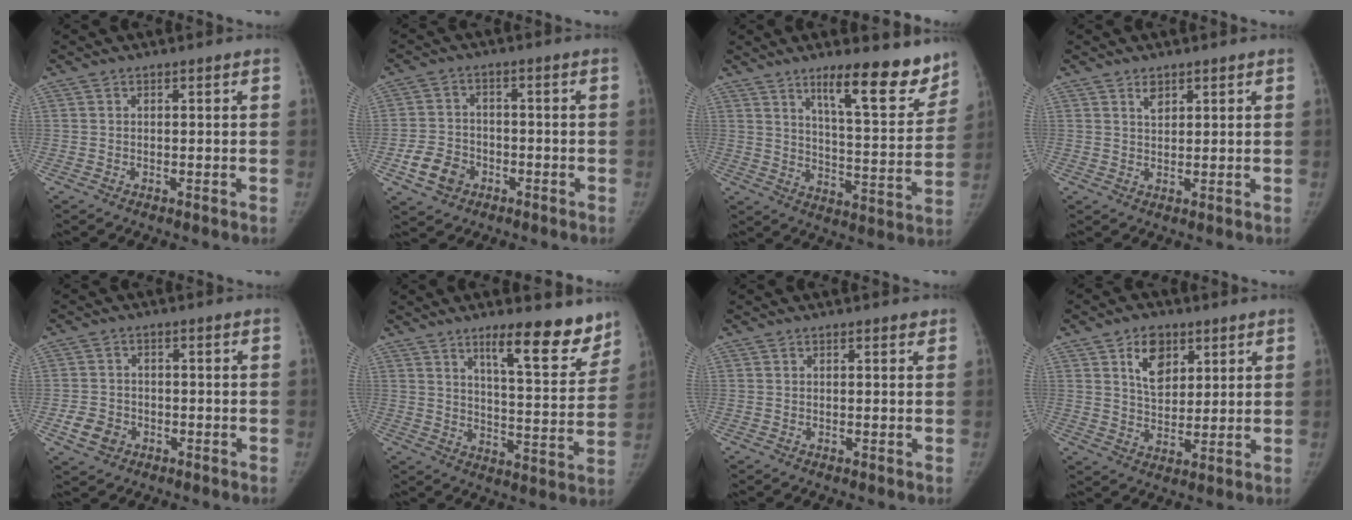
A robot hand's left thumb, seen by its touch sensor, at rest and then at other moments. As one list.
[{"total": 7.2, "force": [-3.3, 5.6, 3.1], "torque": [-0.042, 0.020, -0.056]}, {"total": 16.9, "force": [11.7, 4.3, 11.4], "torque": [-0.111, -0.081, 0.176]}, {"total": 2.2, "force": [1.4, 1.3, 1.1], "torque": [-0.008, -0.010, 0.026]}, {"total": 5.1, "force": [-2.1, 4.1, 2.1], "torque": [-0.029, 0.013, -0.033]}, {"total": 14.8, "force": [10.4, 3.9, 9.8], "torque": [-0.089, -0.073, 0.153]}, {"total": 0.7, "force": [0.5, 0.3, 0.3], "torque": [-0.002, -0.003, 0.003]}, {"total": 8.2, "force": [3.8, 5.4, 4.8], "torque": [-0.049, -0.022, 0.067]}]